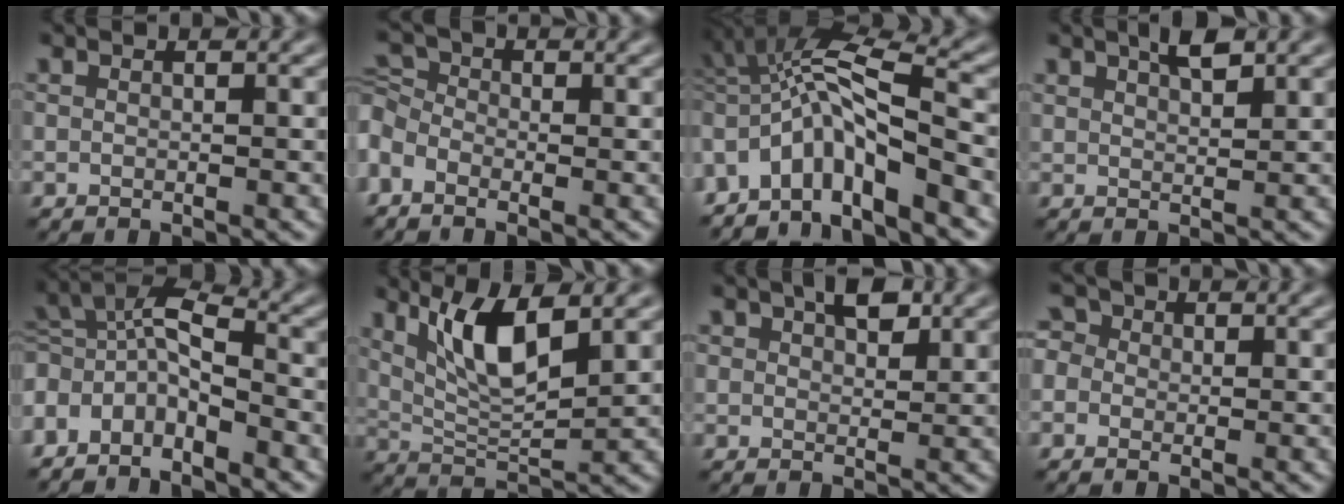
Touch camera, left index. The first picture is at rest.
{"total": 3.3, "force": [-1.6, 2.5, 1.5], "torque": [-0.039, 0.009, -0.033]}
{"total": 7.6, "force": [-3.7, 2.1, 6.3], "torque": [-0.108, 0.014, -0.075]}
{"total": 2.1, "force": [1.4, 0.6, 1.5], "torque": [-0.021, 0.003, 0.025]}
{"total": 5.2, "force": [-3.2, 2.2, 3.5], "torque": [-0.070, 0.006, -0.070]}
{"total": 6.2, "force": [2.4, 1.9, 5.3], "torque": [-0.105, -0.007, 0.050]}
{"total": 3.1, "force": [1.4, 1.9, 2.0], "torque": [-0.031, 0.006, 0.024]}
{"total": 3.1, "force": [0.8, 2.6, 1.3], "torque": [-0.015, 0.026, -0.013]}